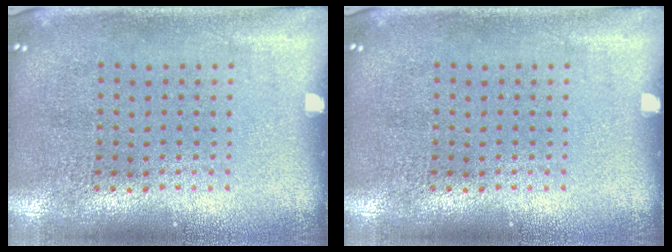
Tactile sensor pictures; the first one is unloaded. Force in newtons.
{"total": 0.0}